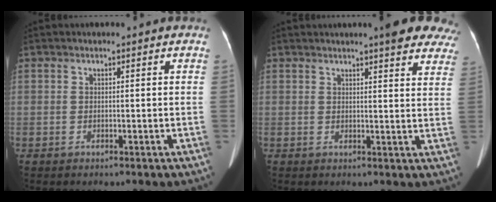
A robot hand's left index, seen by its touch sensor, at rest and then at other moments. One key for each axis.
{"total": 7.8, "fx": 5.8, "fy": 1.8, "fz": 4.8, "tx": -0.043, "ty": 0.009, "tz": 0.054}